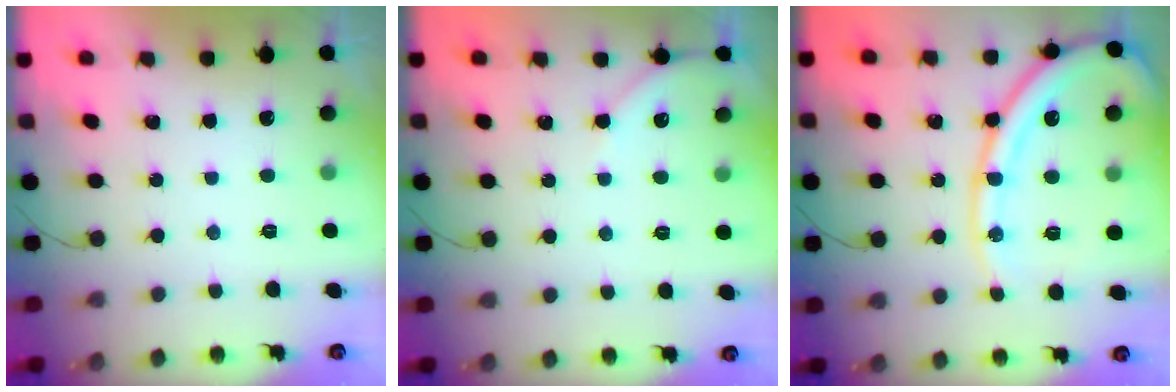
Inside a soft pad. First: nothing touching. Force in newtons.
{"total": 3.8, "press": 3.8, "slide": 0.6}
{"total": 16.6, "press": 16.5, "slide": 1.9}